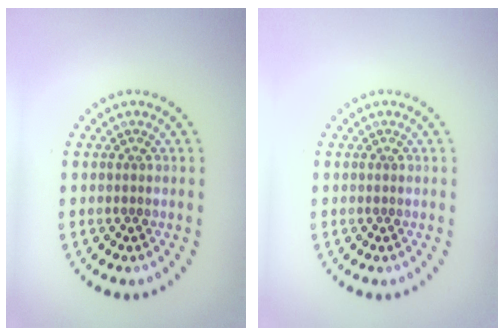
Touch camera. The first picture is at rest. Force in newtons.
{"total": 0.0}